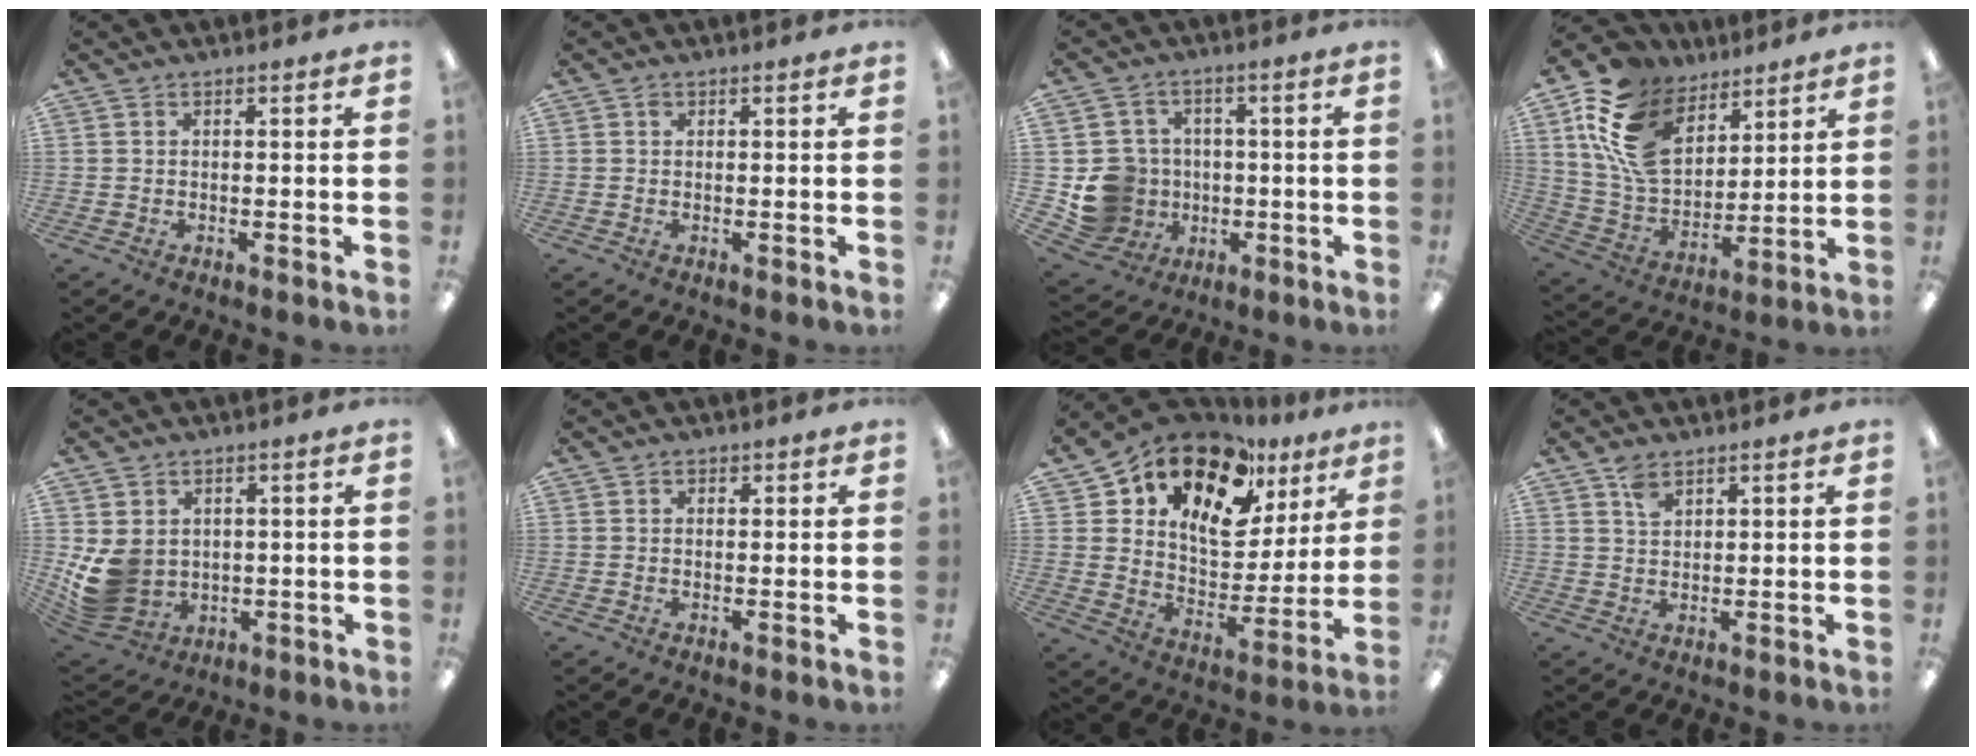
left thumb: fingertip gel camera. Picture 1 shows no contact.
{"total": 0.7, "force": [0.3, 0.5, 0.3], "torque": [-0.006, 0.005, 0.005]}
{"total": 10.4, "force": [-1.3, 10.1, 2.1], "torque": [-0.069, 0.016, -0.008]}
{"total": 17.1, "force": [9.0, 11.3, 9.2], "torque": [-0.204, -0.029, 0.174]}
{"total": 9.7, "force": [0.4, 8.6, 4.5], "torque": [-0.114, -0.008, 0.014]}
{"total": 1.0, "force": [0.5, 0.9, 0.1], "torque": [0.006, 0.000, 0.006]}
{"total": 18.3, "force": [12.7, 9.6, 9.1], "torque": [-0.159, -0.084, 0.223]}
{"total": 3.2, "force": [2.4, 1.6, 1.4], "torque": [-0.026, -0.006, 0.044]}